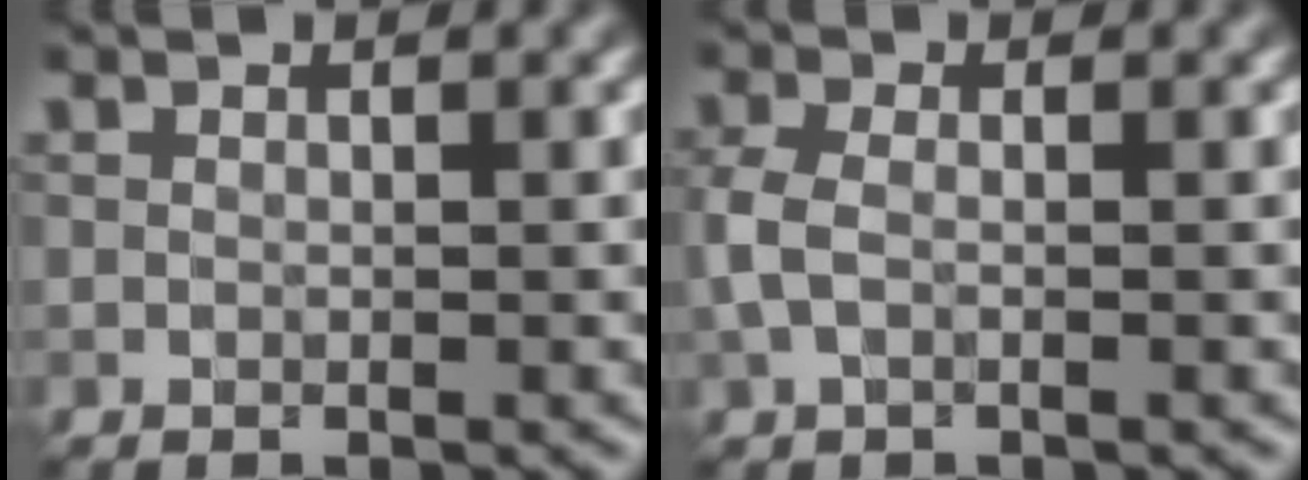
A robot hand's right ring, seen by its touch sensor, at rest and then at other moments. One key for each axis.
{"total": 2.4, "fx": -0.3, "fy": 1.2, "fz": 2.0, "tx": -0.052, "ty": 0.003, "tz": -0.012}